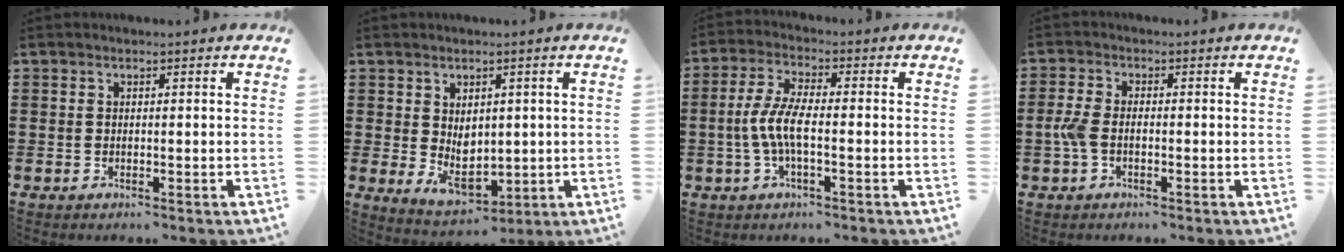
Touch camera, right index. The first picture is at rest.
{"total": 5.0, "force": [0.2, 3.8, 3.3], "torque": [-0.051, 0.001, 0.005]}
{"total": 5.9, "force": [-1.5, 1.5, 5.5], "torque": [-0.131, -0.008, -0.037]}
{"total": 3.0, "force": [-0.7, 1.5, 2.5], "torque": [-0.067, -0.004, -0.020]}